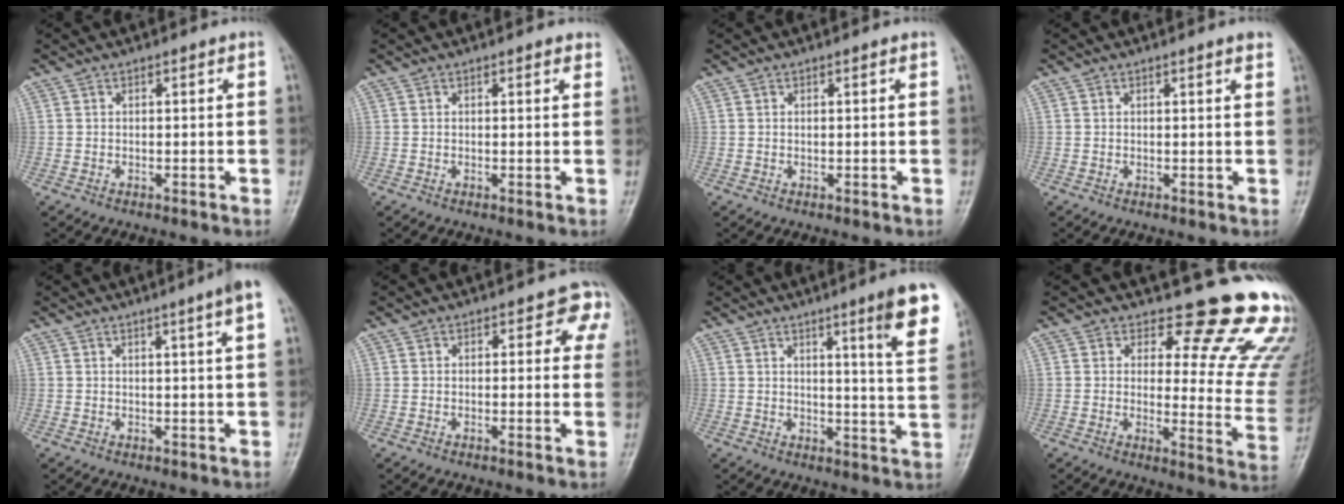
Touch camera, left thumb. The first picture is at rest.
{"total": 1.6, "force": [1.2, 0.6, 0.8], "torque": [-0.005, -0.001, 0.010]}
{"total": 0.5, "force": [0.2, 0.1, 0.4], "torque": [-0.011, 0.002, 0.005]}
{"total": 1.6, "force": [1.1, 0.0, 1.1], "torque": [-0.013, -0.002, 0.013]}
{"total": 4.3, "force": [2.2, -0.6, 3.7], "torque": [-0.053, -0.006, 0.029]}
{"total": 4.5, "force": [2.1, 2.9, 2.7], "torque": [0.015, -0.004, 0.008]}
{"total": 11.1, "force": [6.1, 0.5, 9.2], "torque": [-0.110, -0.035, 0.078]}
{"total": 17.6, "force": [14.5, 6.5, 7.5], "torque": [-0.031, -0.134, 0.149]}